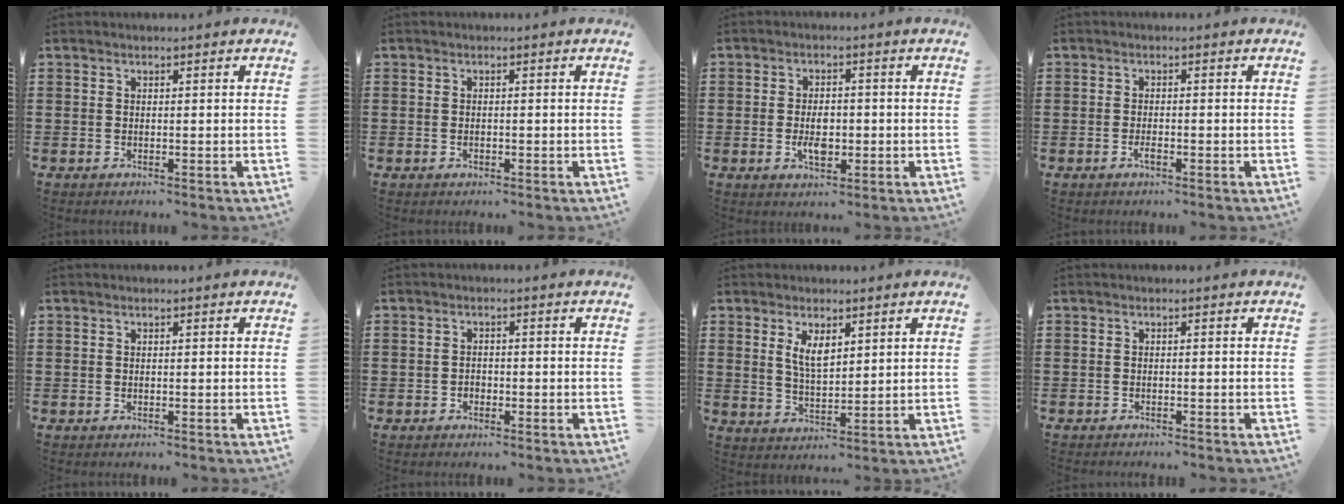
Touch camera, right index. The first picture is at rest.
{"total": 0.5, "force": [-0.3, 0.3, 0.3], "torque": [-0.006, 0.000, -0.006]}
{"total": 4.4, "force": [-0.9, 2.4, 3.6], "torque": [-0.064, 0.000, -0.018]}
{"total": 1.5, "force": [-0.8, 0.4, 1.2], "torque": [-0.033, -0.007, -0.015]}
{"total": 0.0}
{"total": 1.2, "force": [-0.8, 0.9, 0.3], "torque": [-0.010, -0.001, -0.016]}
{"total": 4.2, "force": [2.1, 1.8, 3.2], "torque": [-0.067, 0.003, 0.038]}
{"total": 0.6, "force": [-0.6, 0.0, 0.1], "torque": [-0.003, -0.002, -0.012]}